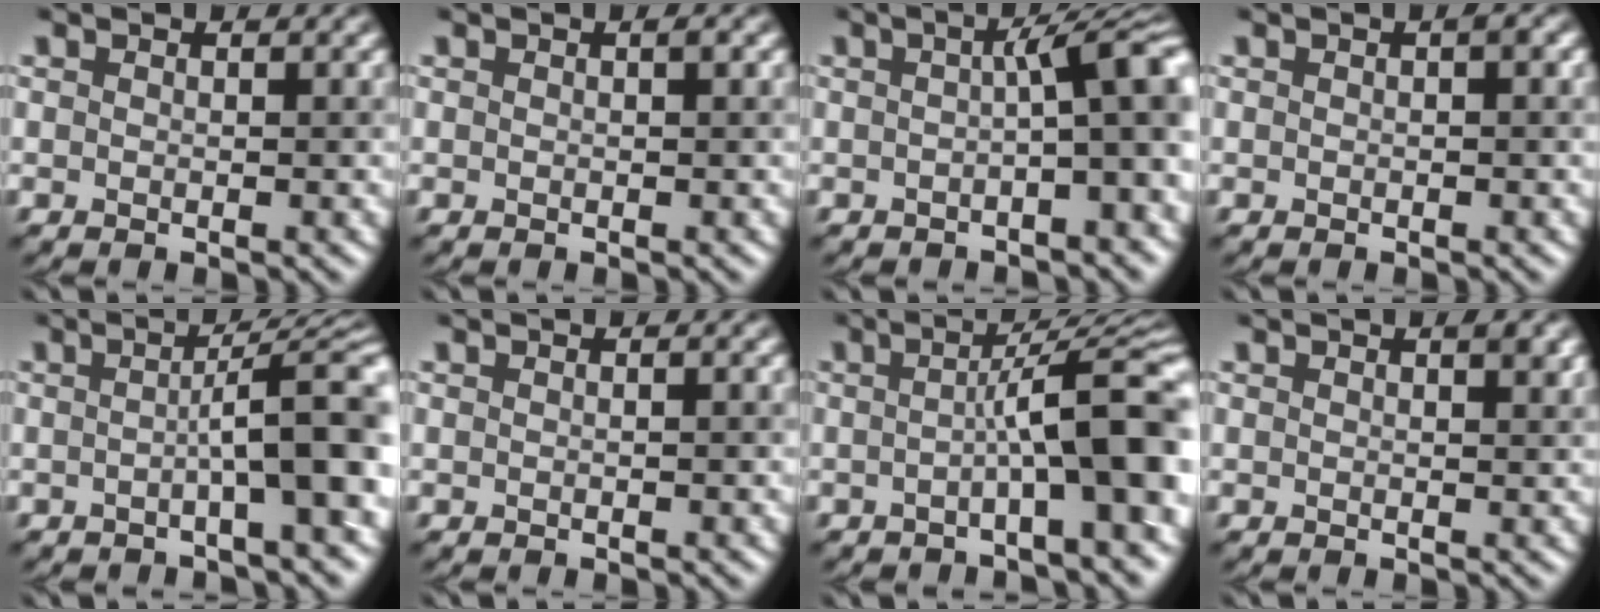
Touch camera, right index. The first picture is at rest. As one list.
[{"total": 0.0}, {"total": 6.8, "force": [0.2, 1.4, 6.7], "torque": [-0.072, 0.026, 0.001]}, {"total": 0.5, "force": [0.1, -0.2, 0.5], "torque": [-0.012, 0.004, 0.004]}, {"total": 6.9, "force": [-0.5, 1.1, 6.8], "torque": [-0.085, 0.021, -0.011]}, {"total": 1.1, "force": [0.2, 0.6, 0.9], "torque": [0.003, 0.002, -0.011]}, {"total": 8.7, "force": [-1.1, 1.3, 8.6], "torque": [-0.105, 0.030, -0.024]}, {"total": 0.9, "force": [0.5, 0.0, 0.7], "torque": [-0.009, 0.004, 0.010]}]